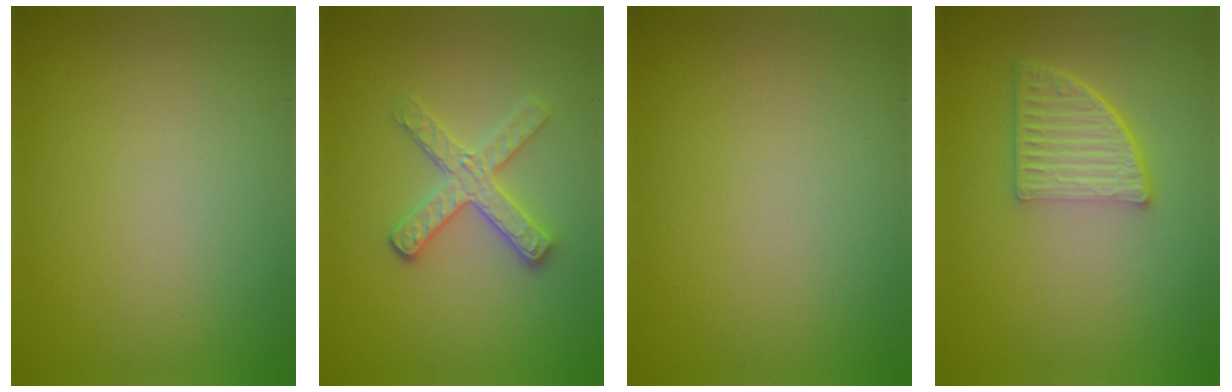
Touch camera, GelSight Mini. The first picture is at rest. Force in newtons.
{"total": 3.1, "press": 2.9, "slide": 1.2}
{"total": 0.0}
{"total": 4.7, "press": 3.3, "slide": 3.3}